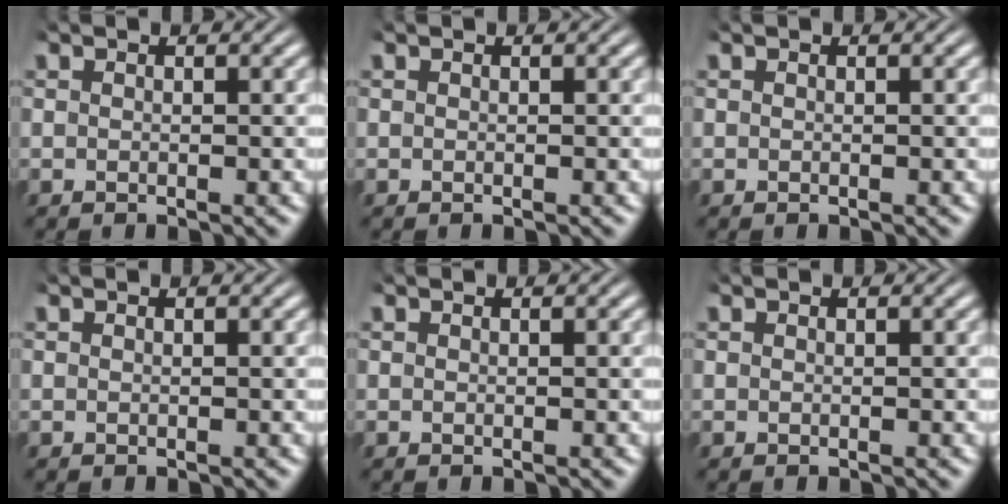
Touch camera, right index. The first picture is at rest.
{"total": 0.0}
{"total": 0.0}
{"total": 0.0}
{"total": 0.0}
{"total": 0.0}